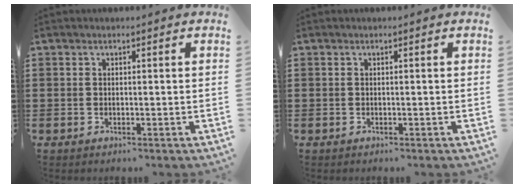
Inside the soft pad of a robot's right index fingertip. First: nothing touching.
{"total": 0.0}